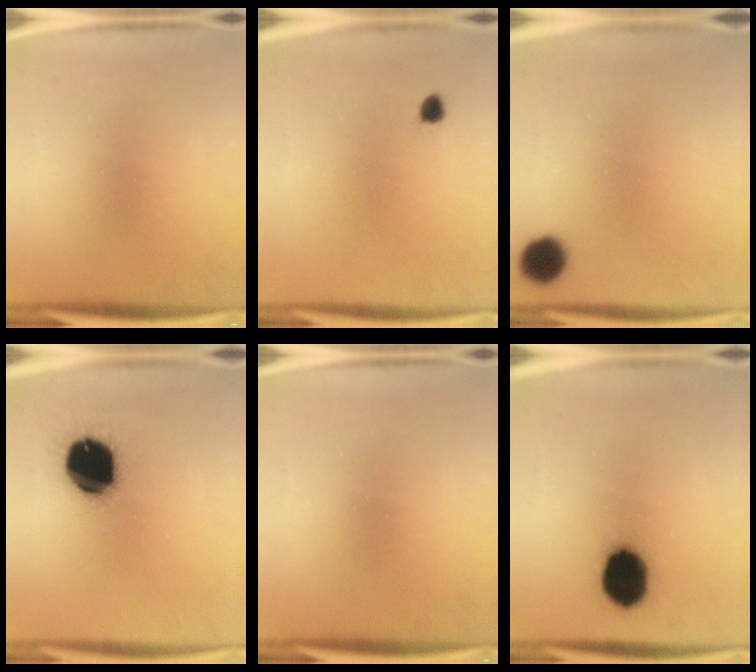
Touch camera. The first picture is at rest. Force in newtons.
{"total": 1.3}
{"total": 6.8}
{"total": 19.8}
{"total": 0.0}
{"total": 13.8}